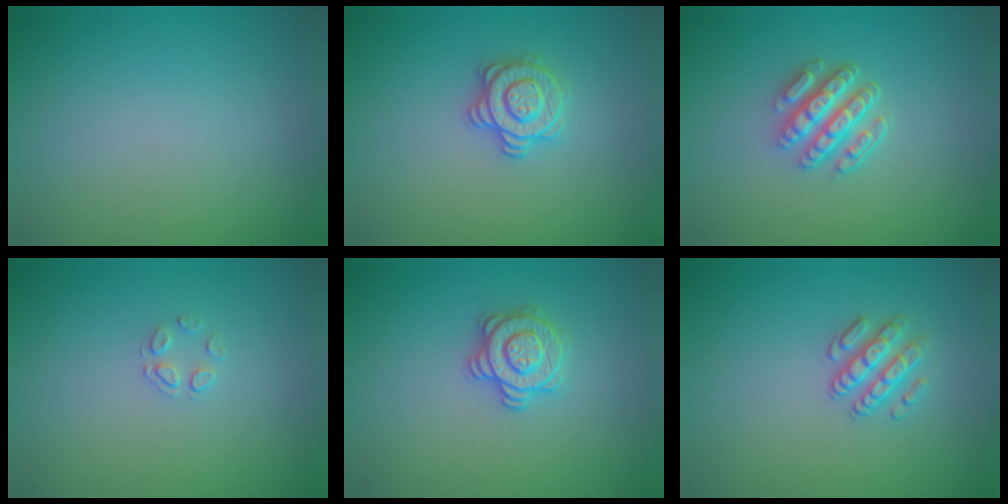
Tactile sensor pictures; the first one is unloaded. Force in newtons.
{"total": 2.8, "press": 2.7, "slide": 0.9}
{"total": 4.5, "press": 3.6, "slide": 2.7}
{"total": 1.1, "press": 0.5, "slide": 1.0}
{"total": 2.8, "press": 2.7, "slide": 0.9}
{"total": 2.5, "press": 2.3, "slide": 0.9}